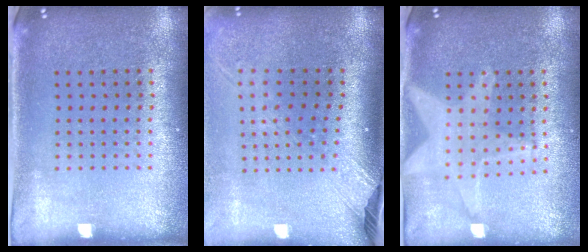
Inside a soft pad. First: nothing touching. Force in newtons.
{"total": 2.5, "press": 1.9, "slide": 1.7}
{"total": 1.9, "press": 1.7, "slide": 0.9}